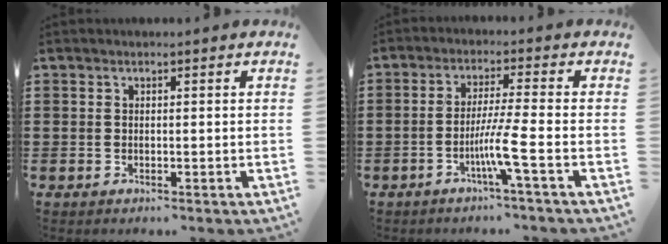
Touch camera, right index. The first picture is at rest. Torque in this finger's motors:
{"motor_torque": [1.50, -0.19, 0.32, 0.10]}